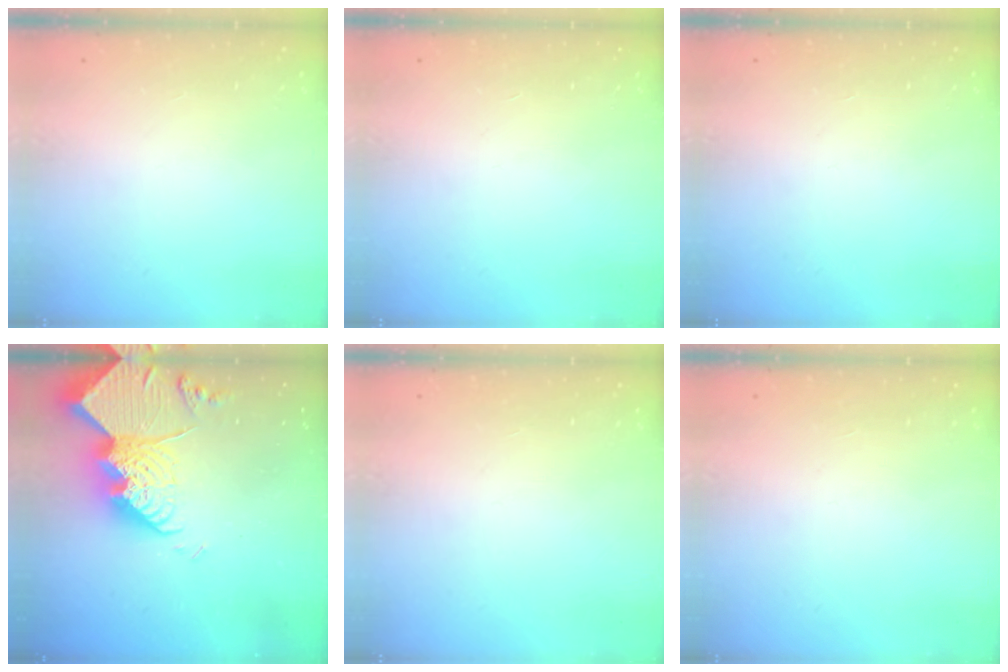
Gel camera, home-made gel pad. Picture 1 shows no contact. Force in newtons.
{"total": 0.0}
{"total": 0.0}
{"total": 23.2, "press": 23.2, "slide": 1.9}
{"total": 0.0}
{"total": 0.0}